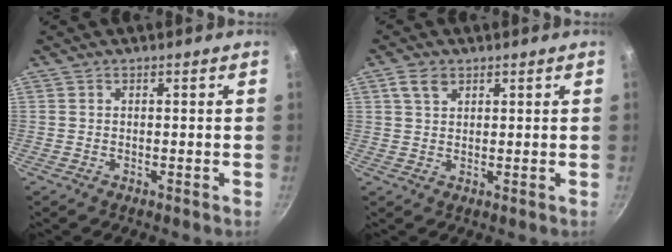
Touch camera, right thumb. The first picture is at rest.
{"total": 3.5, "force": [1.8, 2.3, 2.0], "torque": [-0.030, 0.000, 0.035]}